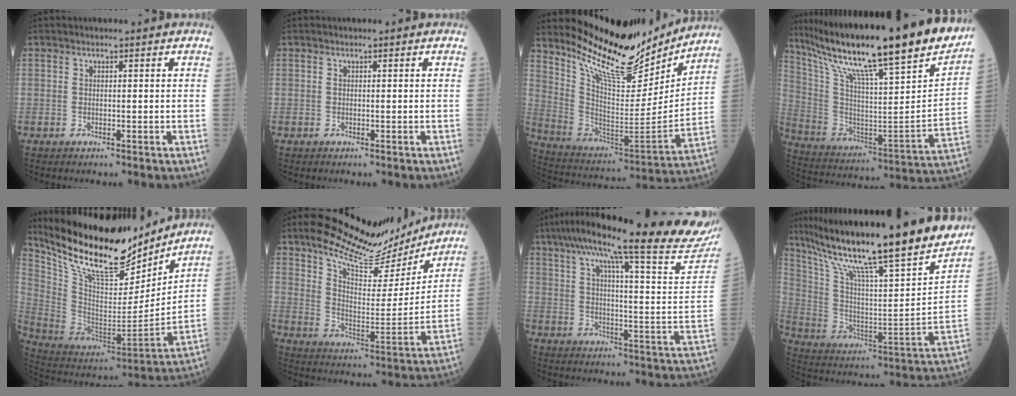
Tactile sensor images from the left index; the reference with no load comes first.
{"total": 0.0}
{"total": 18.1, "force": [16.1, 4.0, 7.1], "torque": [-0.135, -0.042, 0.268]}
{"total": 31.9, "force": [25.0, 1.6, 19.8], "torque": [-0.347, -0.045, 0.378]}
{"total": 21.7, "force": [18.4, 5.0, 10.4], "torque": [-0.199, -0.020, 0.319]}
{"total": 15.8, "force": [14.3, 3.4, 5.9], "torque": [-0.103, -0.018, 0.217]}
{"total": 27.2, "force": [22.8, 1.2, 14.8], "torque": [-0.229, -0.038, 0.290]}
{"total": 30.7, "force": [24.2, 1.6, 18.9], "torque": [-0.328, -0.034, 0.365]}